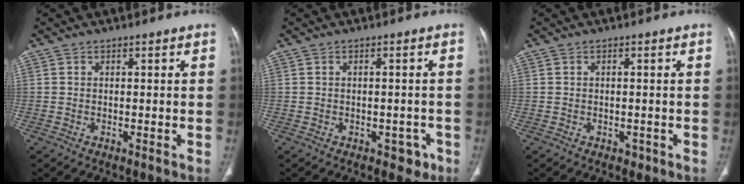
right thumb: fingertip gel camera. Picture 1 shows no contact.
{"total": 3.2, "force": [-1.6, 2.2, 1.6], "torque": [-0.002, 0.009, -0.015]}
{"total": 0.9, "force": [-0.4, 0.7, 0.3], "torque": [-0.003, 0.002, -0.002]}